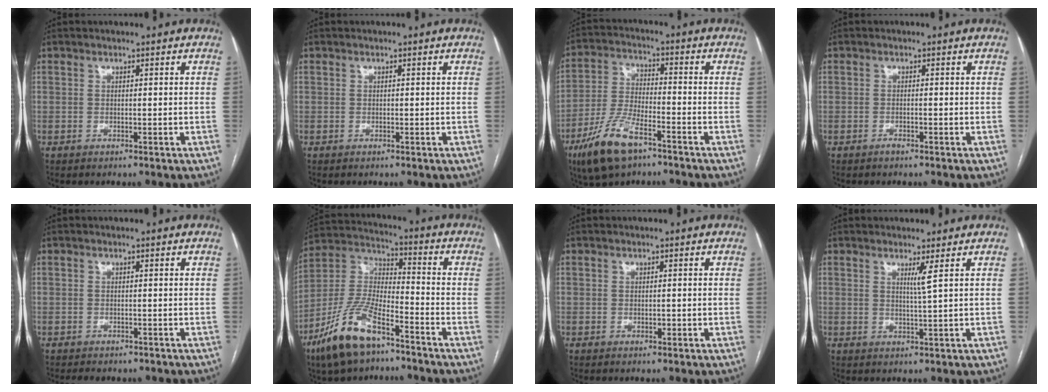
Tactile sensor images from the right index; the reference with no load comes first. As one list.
[{"total": 0.0}, {"total": 11.1, "force": [-6.9, 3.4, 8.0], "torque": [-0.170, -0.010, -0.127]}, {"total": 0.8, "force": [-0.5, 0.0, 0.6], "torque": [-0.013, -0.001, -0.009]}, {"total": 4.3, "force": [-3.6, 2.0, 1.5], "torque": [-0.017, -0.003, -0.040]}, {"total": 14.4, "force": [-9.4, 4.3, 10.1], "torque": [-0.214, -0.005, -0.177]}, {"total": 0.7, "force": [-0.1, 0.4, 0.6], "torque": [-0.008, 0.000, -0.001]}, {"total": 2.0, "force": [1.0, -0.8, 1.6], "torque": [-0.033, -0.014, 0.021]}]